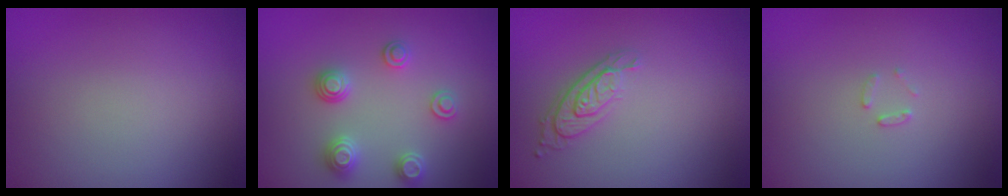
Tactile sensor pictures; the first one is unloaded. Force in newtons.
{"total": 2.9, "press": 2.9, "slide": 0.2}
{"total": 2.9, "press": 2.2, "slide": 1.9}
{"total": 0.9, "press": 0.9, "slide": 0.2}